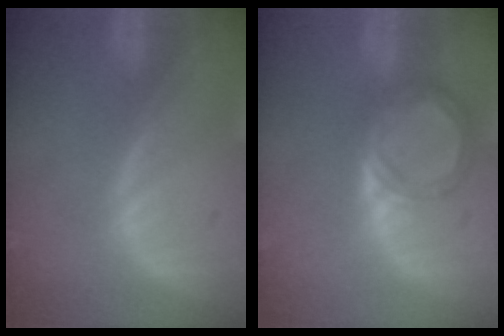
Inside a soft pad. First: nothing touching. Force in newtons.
{"total": 5.3, "press": 5.1, "slide": 1.4}